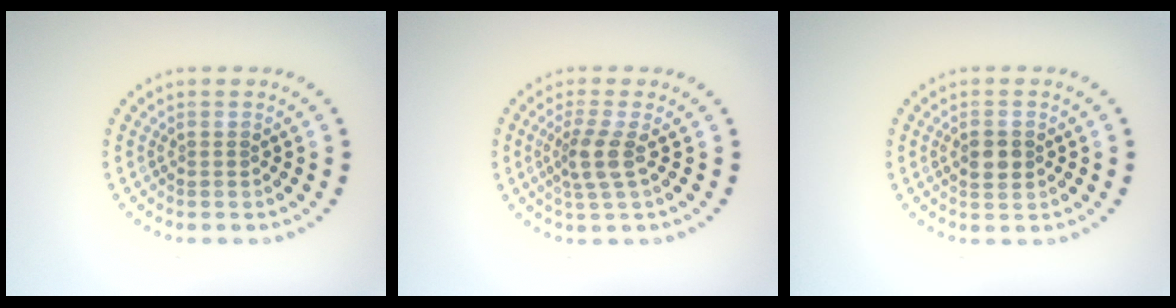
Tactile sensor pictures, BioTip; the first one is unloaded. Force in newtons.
{"total": 2.7, "press": 2.1, "slide": 1.7}
{"total": 2.0, "press": 2.0, "slide": 0.1}